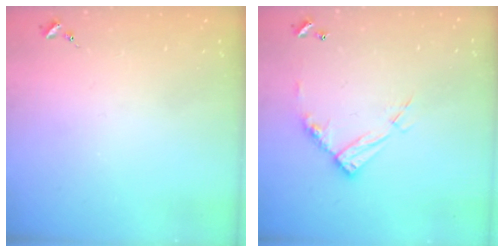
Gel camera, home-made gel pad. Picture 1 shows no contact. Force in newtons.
{"total": 12.2, "press": 12.1, "slide": 0.9}